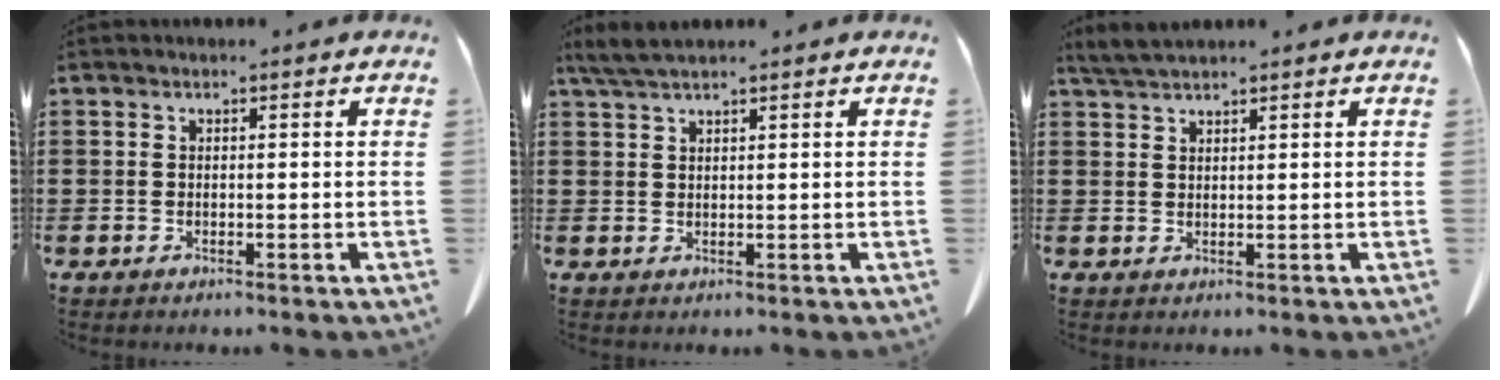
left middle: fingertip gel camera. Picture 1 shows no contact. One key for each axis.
{"total": 3.1, "fx": 2.5, "fy": 0.3, "fz": 1.9, "tx": -0.043, "ty": 0.000, "tz": 0.047}
{"total": 2.8, "fx": 2.4, "fy": 0.2, "fz": 1.3, "tx": -0.031, "ty": 0.000, "tz": 0.047}